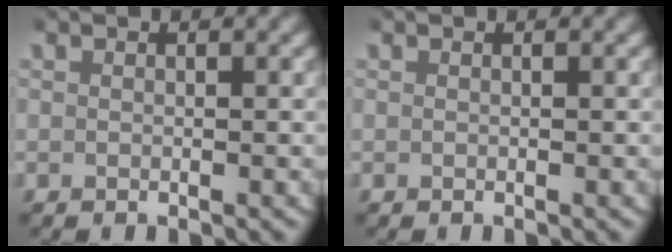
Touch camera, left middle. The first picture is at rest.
{"total": 0.0}